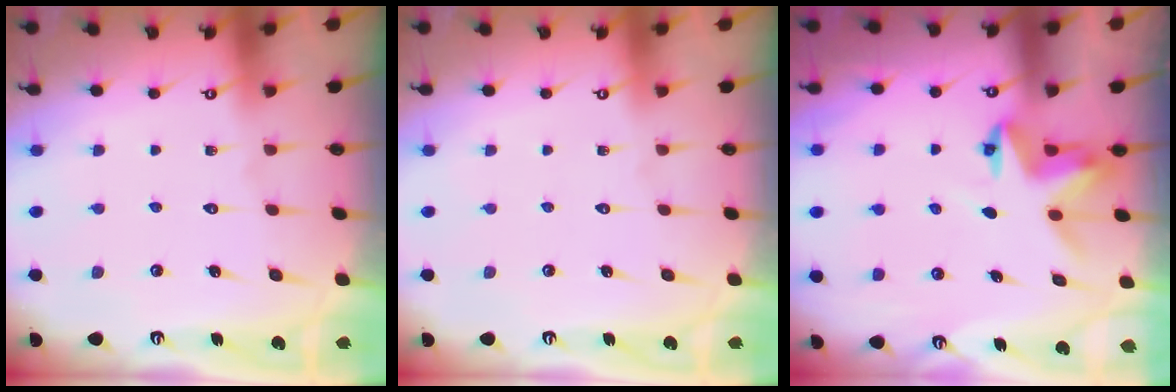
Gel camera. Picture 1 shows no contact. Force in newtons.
{"total": 0.0}
{"total": 5.9, "press": 5.8, "slide": 0.4}